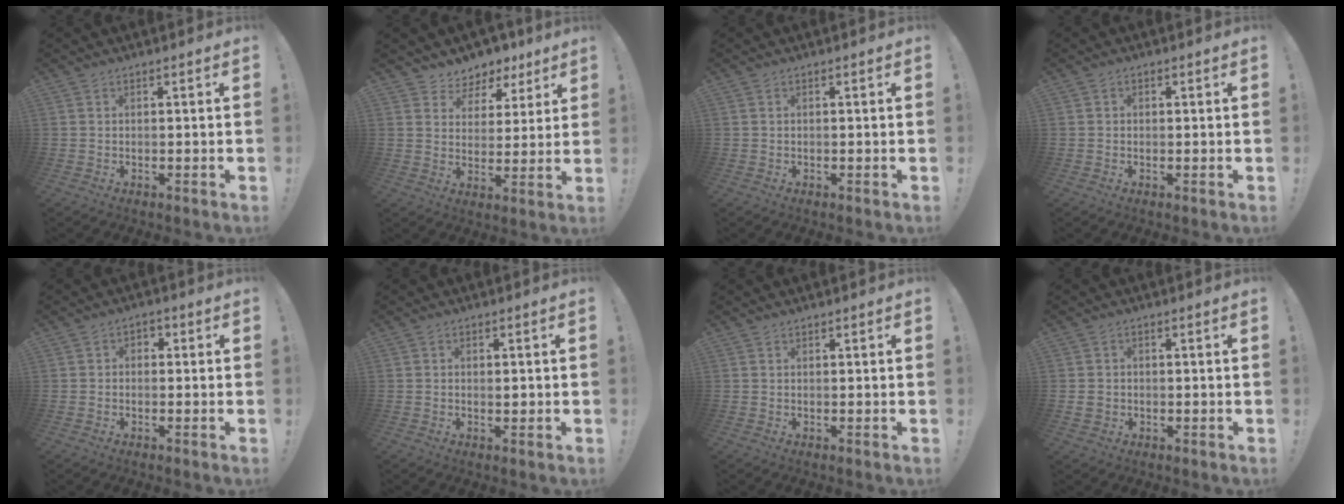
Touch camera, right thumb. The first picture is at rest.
{"total": 6.1, "force": [4.2, 4.4, 0.6], "torque": [-0.001, -0.043, 0.080]}
{"total": 0.0}
{"total": 0.9, "force": [-0.1, 0.8, 0.3], "torque": [-0.001, 0.001, -0.002]}
{"total": 2.2, "force": [-1.0, 1.7, 1.0], "torque": [-0.012, 0.007, -0.019]}
{"total": 1.1, "force": [0.2, 0.5, 1.0], "torque": [-0.003, -0.004, -0.001]}
{"total": 0.5, "force": [0.5, 0.1, 0.0], "torque": [0.006, -0.004, 0.009]}
{"total": 2.1, "force": [0.0, 2.0, 0.7], "torque": [-0.004, -0.002, 0.001]}